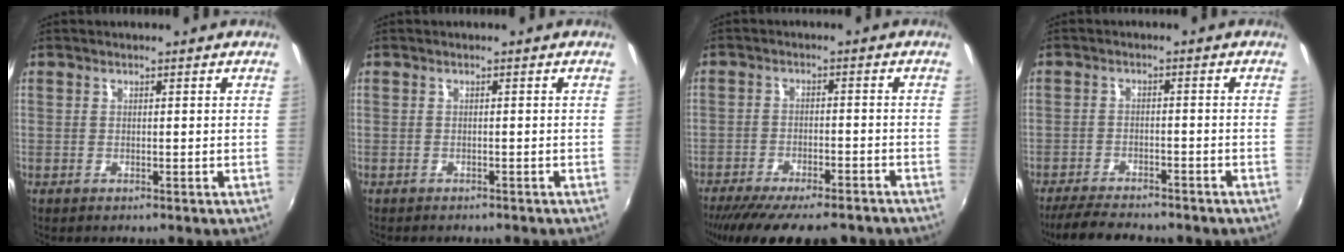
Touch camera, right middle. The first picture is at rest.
{"total": 2.0, "force": [-1.8, 0.5, 0.5], "torque": [-0.016, -0.011, -0.026]}
{"total": 16.7, "force": [-13.7, 4.5, 8.4], "torque": [-0.167, -0.038, -0.200]}
{"total": 10.3, "force": [-8.9, 2.6, 4.6], "torque": [-0.108, -0.022, -0.140]}